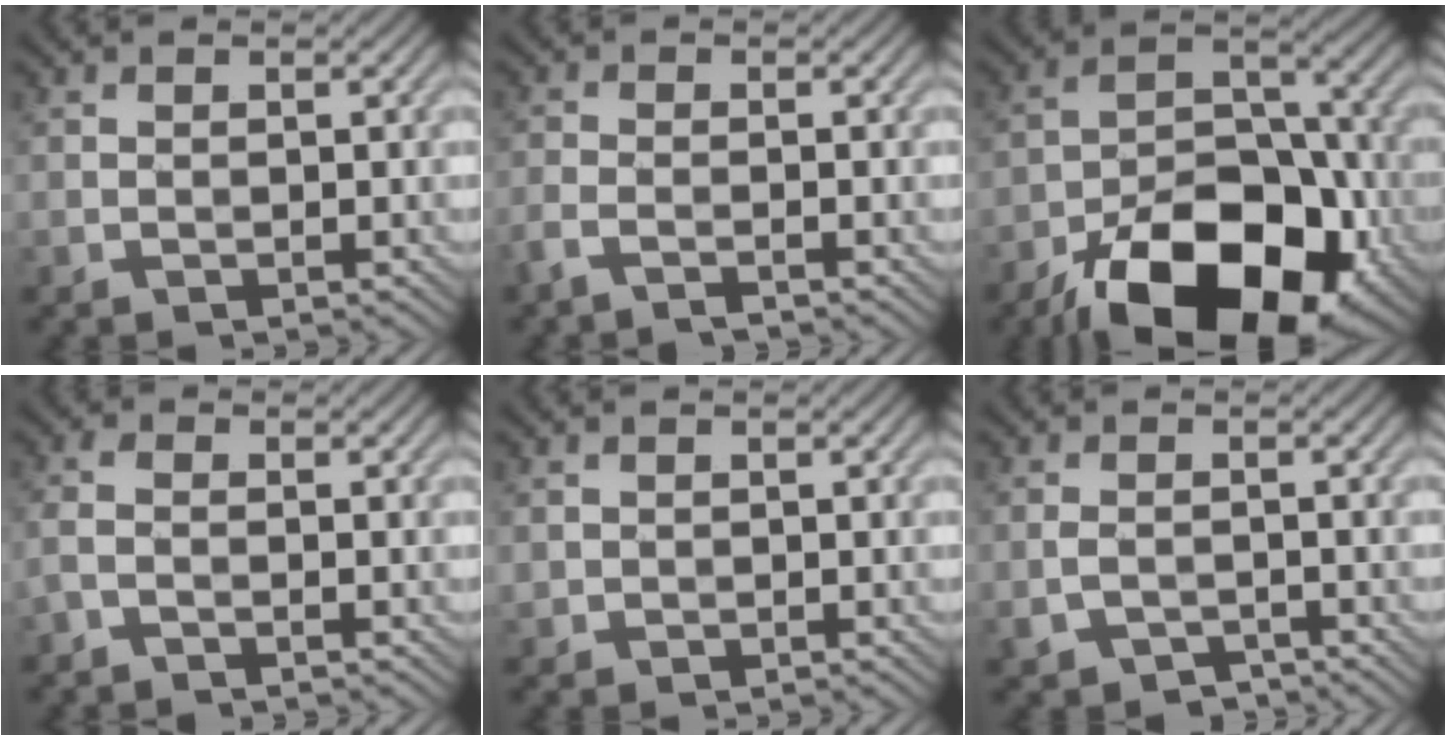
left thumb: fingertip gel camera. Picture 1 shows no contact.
{"total": 2.5, "force": [-2.0, 0.3, 1.5], "torque": [-0.035, -0.004, -0.050]}
{"total": 18.7, "force": [-11.1, 9.4, 11.6], "torque": [-0.170, -0.020, -0.183]}
{"total": 1.9, "force": [-1.1, 0.5, 1.4], "torque": [-0.043, -0.001, -0.033]}
{"total": 0.7, "force": [0.3, 0.6, 0.1], "torque": [-0.005, -0.004, 0.008]}
{"total": 2.9, "force": [-1.8, 1.5, 1.7], "torque": [-0.041, -0.004, -0.034]}